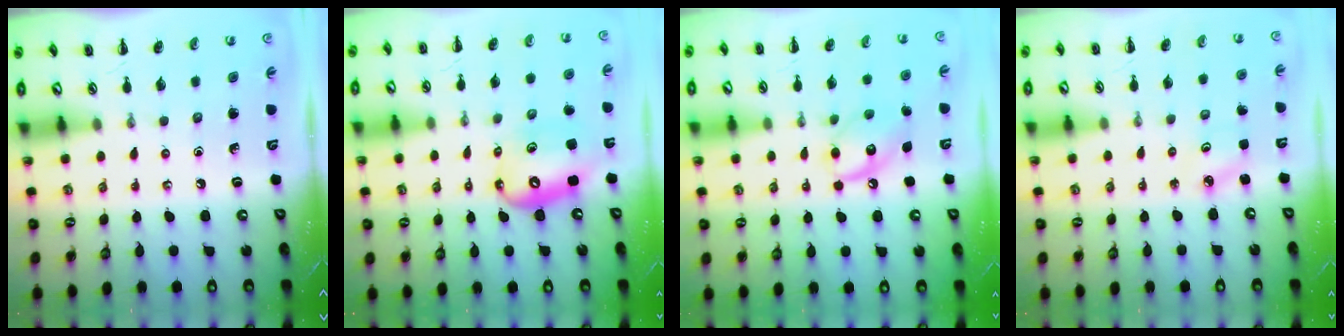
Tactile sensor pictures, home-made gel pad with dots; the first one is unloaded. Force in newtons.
{"total": 11.9, "press": 11.4, "slide": 3.1}
{"total": 11.7, "press": 11.7, "slide": 1.0}
{"total": 2.4, "press": 2.3, "slide": 0.7}